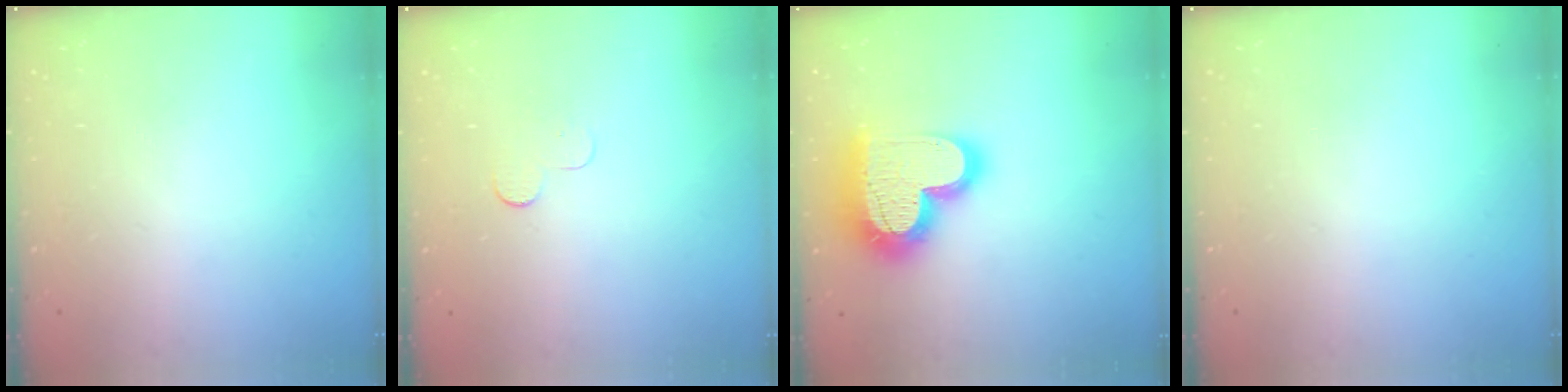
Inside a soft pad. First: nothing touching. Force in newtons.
{"total": 2.9, "press": 2.9, "slide": 0.3}
{"total": 23.3, "press": 23.2, "slide": 1.9}
{"total": 0.0}